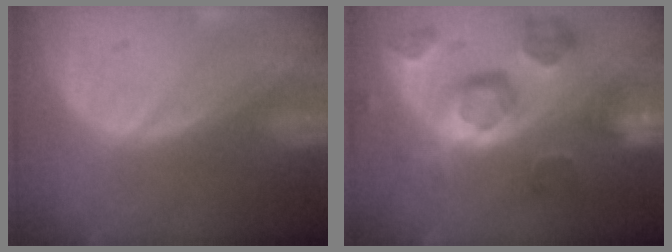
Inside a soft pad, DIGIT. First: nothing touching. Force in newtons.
{"total": 11.5, "press": 10.1, "slide": 5.5}